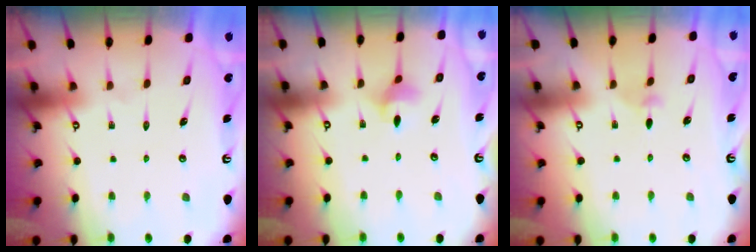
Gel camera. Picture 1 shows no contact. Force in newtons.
{"total": 3.5, "press": 3.4, "slide": 0.8}
{"total": 2.9, "press": 2.8, "slide": 0.6}